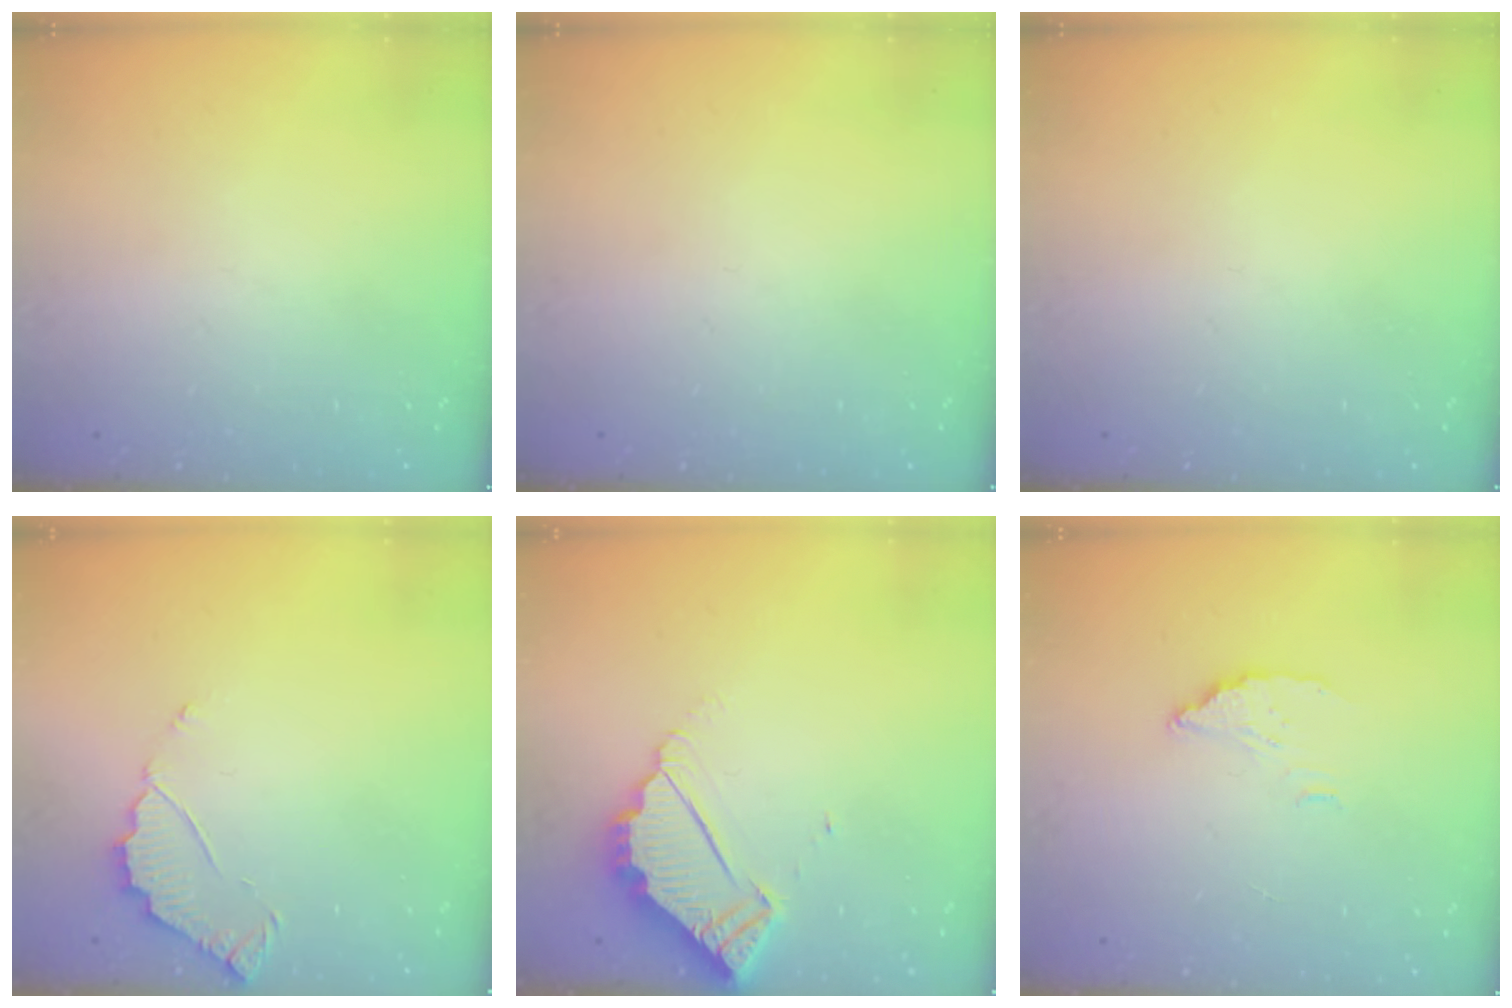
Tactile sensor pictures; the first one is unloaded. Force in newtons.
{"total": 0.0}
{"total": 0.0}
{"total": 3.5, "press": 3.4, "slide": 0.2}
{"total": 4.4, "press": 4.4, "slide": 0.3}
{"total": 3.8, "press": 3.8, "slide": 0.3}